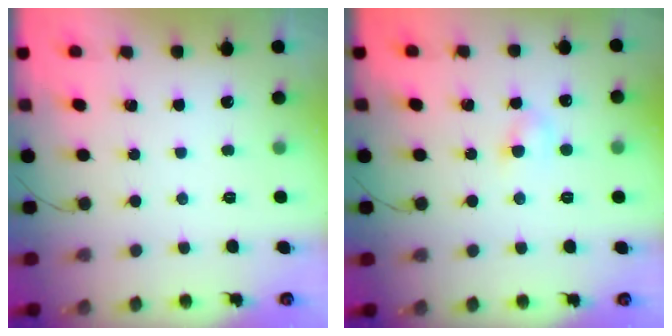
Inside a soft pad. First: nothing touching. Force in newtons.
{"total": 3.3, "press": 3.1, "slide": 1.1}